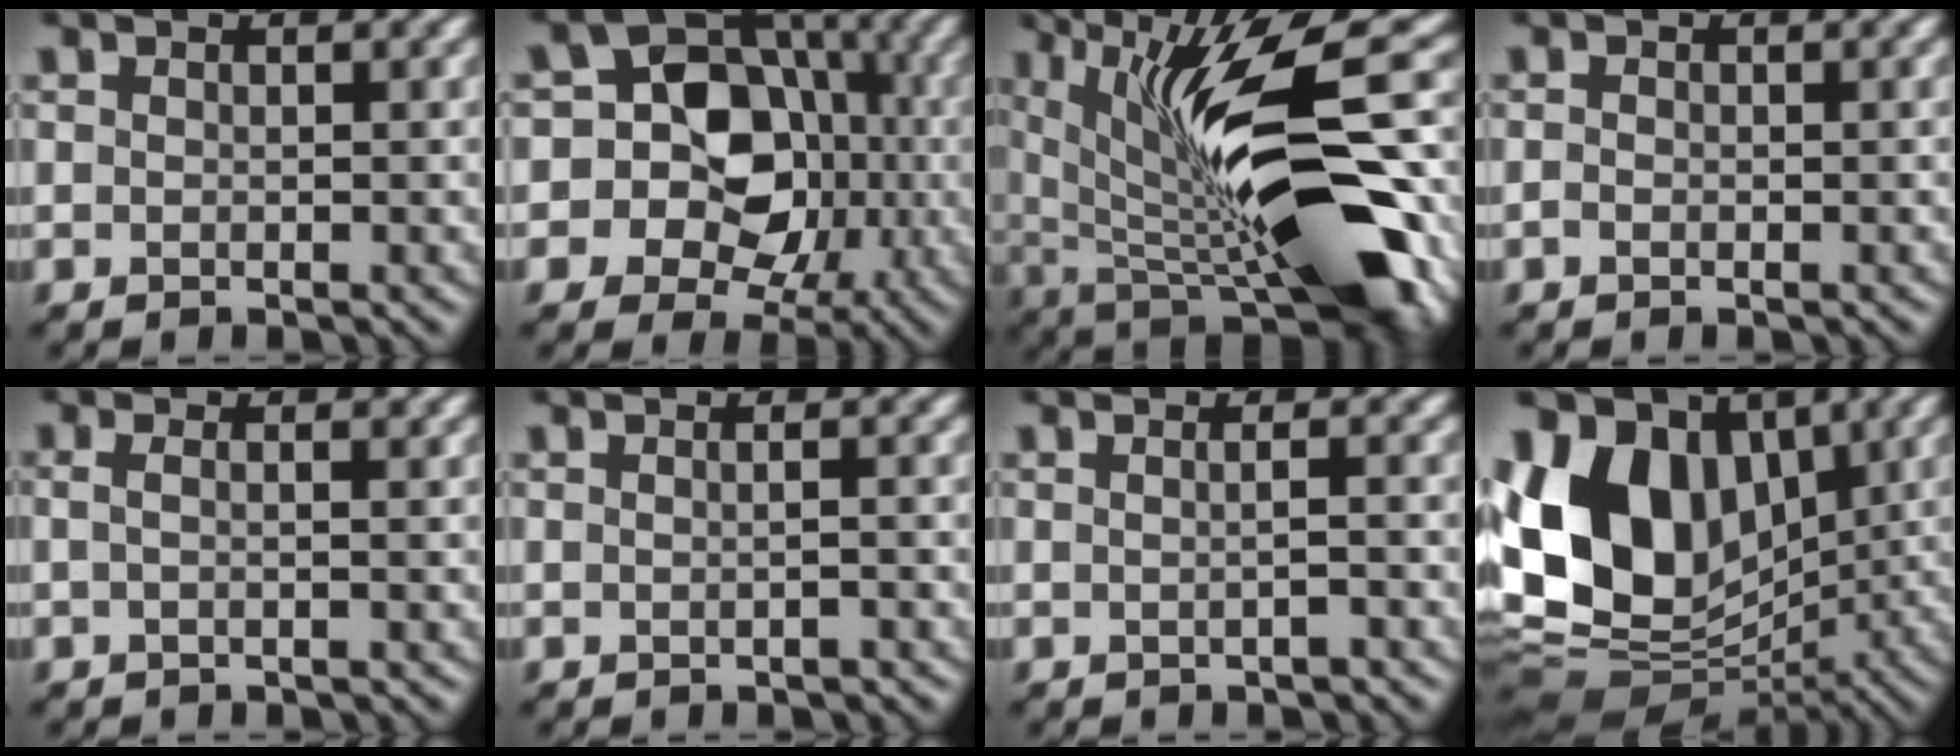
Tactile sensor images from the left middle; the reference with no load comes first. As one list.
[{"total": 14.2, "force": [-0.8, 12.6, 6.6], "torque": [-0.119, 0.038, -0.038]}, {"total": 15.5, "force": [2.4, 6.2, 14.0], "torque": [-0.240, -0.011, 0.052]}, {"total": 0.6, "force": [-0.3, 0.5, 0.3], "torque": [-0.007, -0.001, -0.007]}, {"total": 1.6, "force": [0.1, 0.6, 1.5], "torque": [-0.018, -0.003, -0.007]}, {"total": 0.8, "force": [-0.1, 0.2, 0.7], "torque": [-0.010, 0.001, -0.006]}, {"total": 1.5, "force": [-0.1, 0.4, 1.4], "torque": [-0.019, 0.004, -0.009]}, {"total": 14.3, "force": [2.1, 11.0, 8.8], "torque": [-0.186, 0.010, 0.025]}]